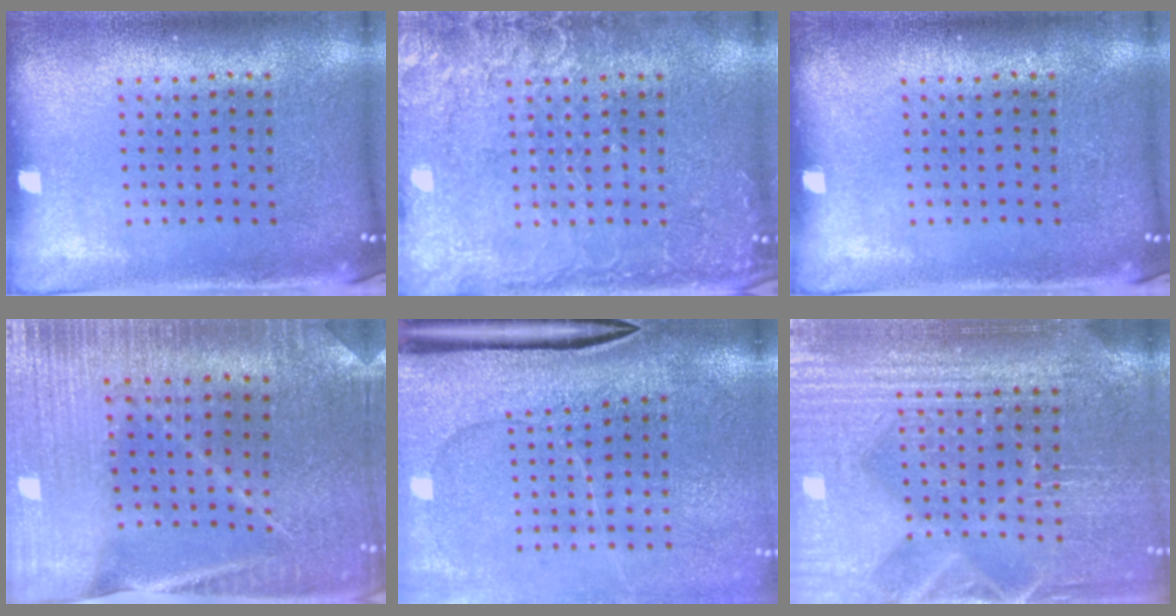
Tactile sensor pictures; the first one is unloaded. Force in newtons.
{"total": 4.2, "press": 4.2, "slide": 0.5}
{"total": 0.0}
{"total": 2.0, "press": 2.0, "slide": 0.1}
{"total": 3.9, "press": 3.2, "slide": 2.3}
{"total": 4.1, "press": 3.9, "slide": 1.3}